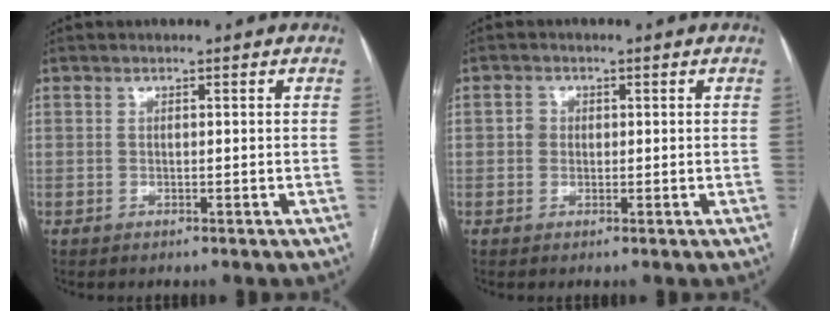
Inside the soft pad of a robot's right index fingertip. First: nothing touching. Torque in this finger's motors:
{"motor_torque": [0.13, 0.09, 0.24, 0.03]}